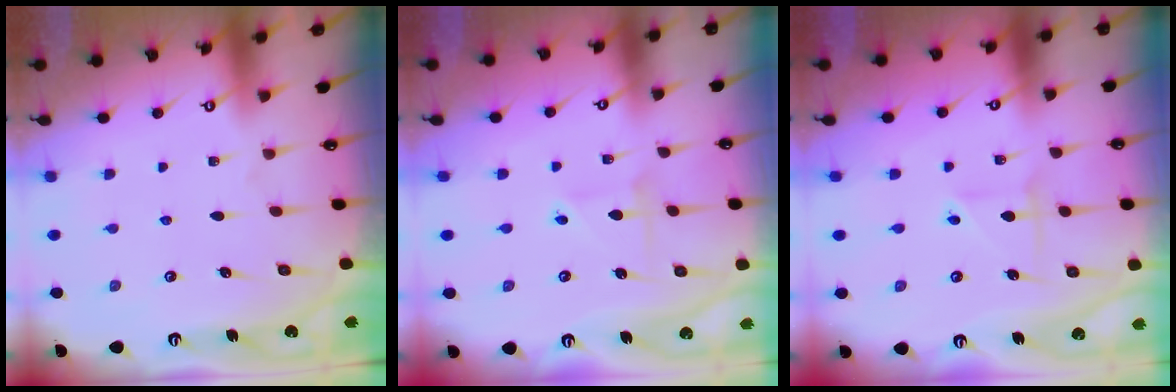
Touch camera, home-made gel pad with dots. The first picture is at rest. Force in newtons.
{"total": 2.4, "press": 2.4, "slide": 0.2}
{"total": 2.4, "press": 2.4, "slide": 0.2}